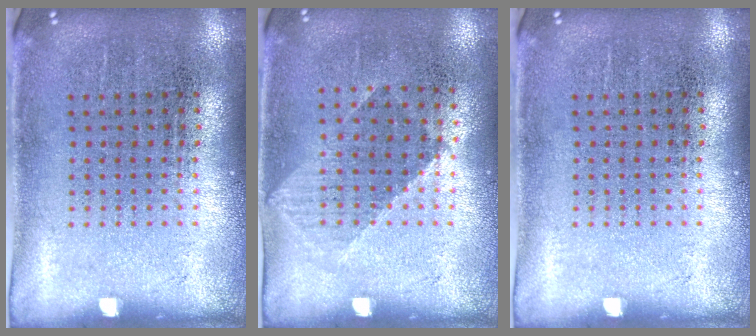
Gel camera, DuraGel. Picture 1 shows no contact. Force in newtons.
{"total": 1.0, "press": 0.8, "slide": 0.5}
{"total": 0.0}